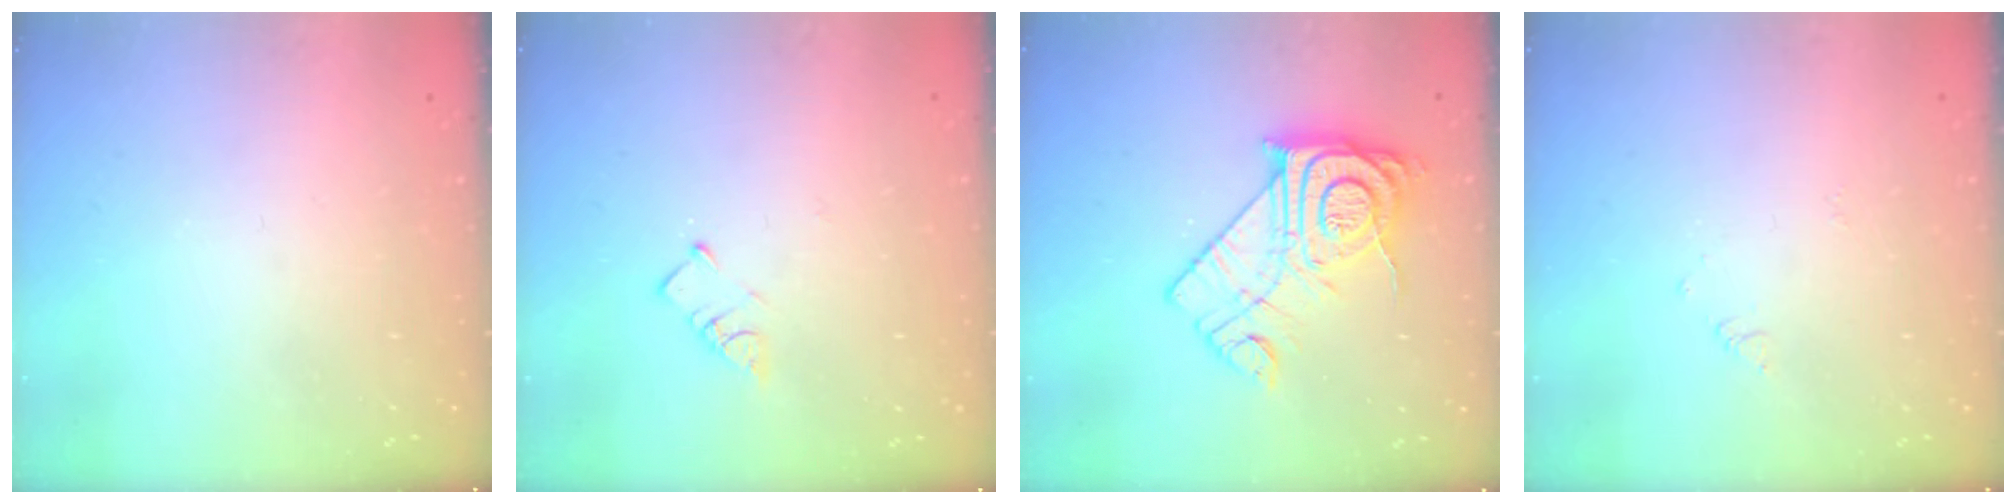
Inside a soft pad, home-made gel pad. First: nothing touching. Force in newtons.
{"total": 2.9, "press": 2.9, "slide": 0.2}
{"total": 15.9, "press": 15.9, "slide": 1.1}
{"total": 2.7, "press": 2.7, "slide": 0.4}